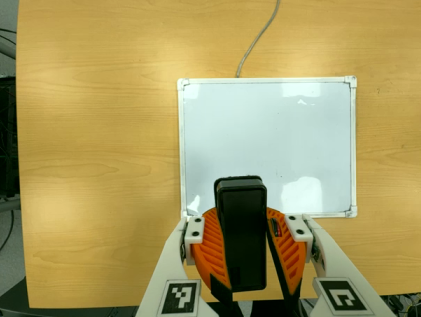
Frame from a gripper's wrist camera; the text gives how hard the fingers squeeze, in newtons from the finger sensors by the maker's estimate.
{"total": 12.0, "left": 11.4, "right": 12.7}